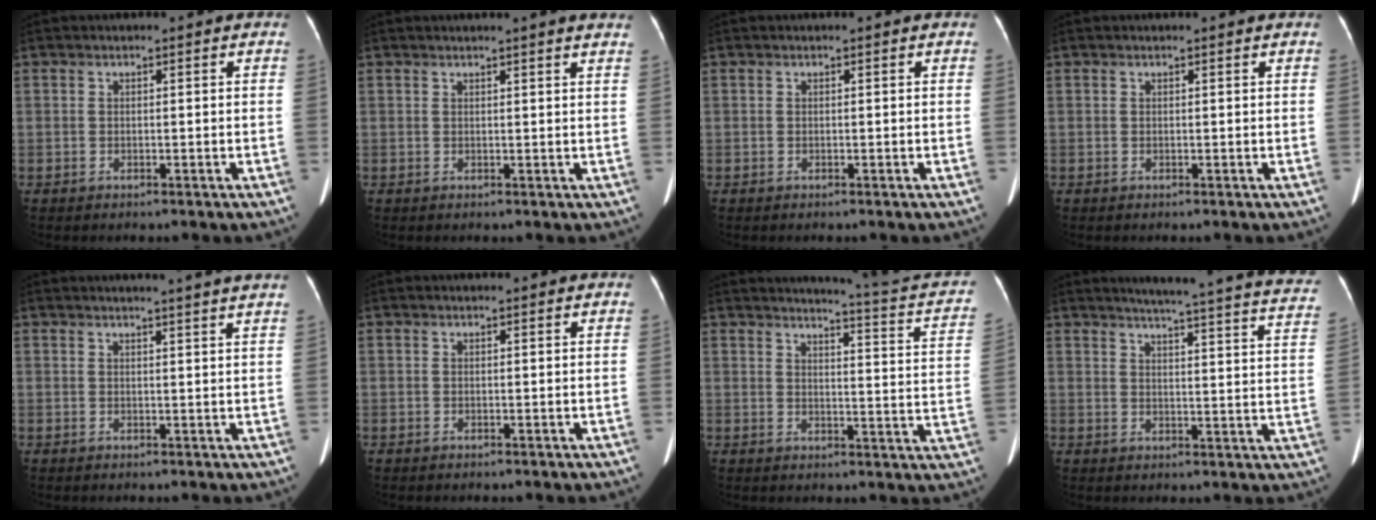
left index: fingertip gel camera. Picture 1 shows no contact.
{"total": 5.0, "force": [4.5, -0.4, 2.2], "torque": [-0.028, 0.007, 0.037]}
{"total": 0.0}
{"total": 0.5, "force": [0.5, 0.0, 0.1], "torque": [-0.007, 0.002, 0.004]}
{"total": 8.3, "force": [7.5, -1.1, 3.3], "torque": [-0.038, -0.006, 0.067]}
{"total": 1.3, "force": [1.3, 0.1, 0.2], "torque": [-0.012, 0.007, 0.013]}
{"total": 13.8, "force": [13.0, -0.6, 4.6], "torque": [-0.058, -0.079, 0.126]}
{"total": 23.5, "force": [20.9, 1.2, 10.6], "torque": [-0.138, -0.056, 0.226]}